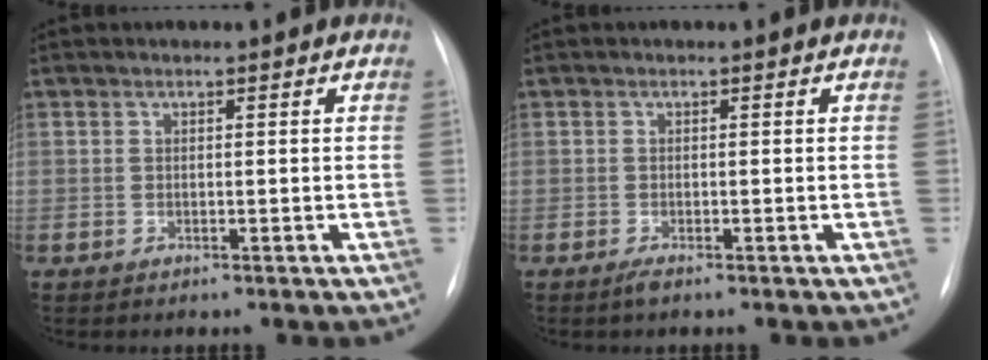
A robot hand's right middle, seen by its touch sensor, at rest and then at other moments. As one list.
[{"total": 0.9, "force": [-0.6, 0.0, 0.6], "torque": [-0.015, -0.002, -0.012]}]